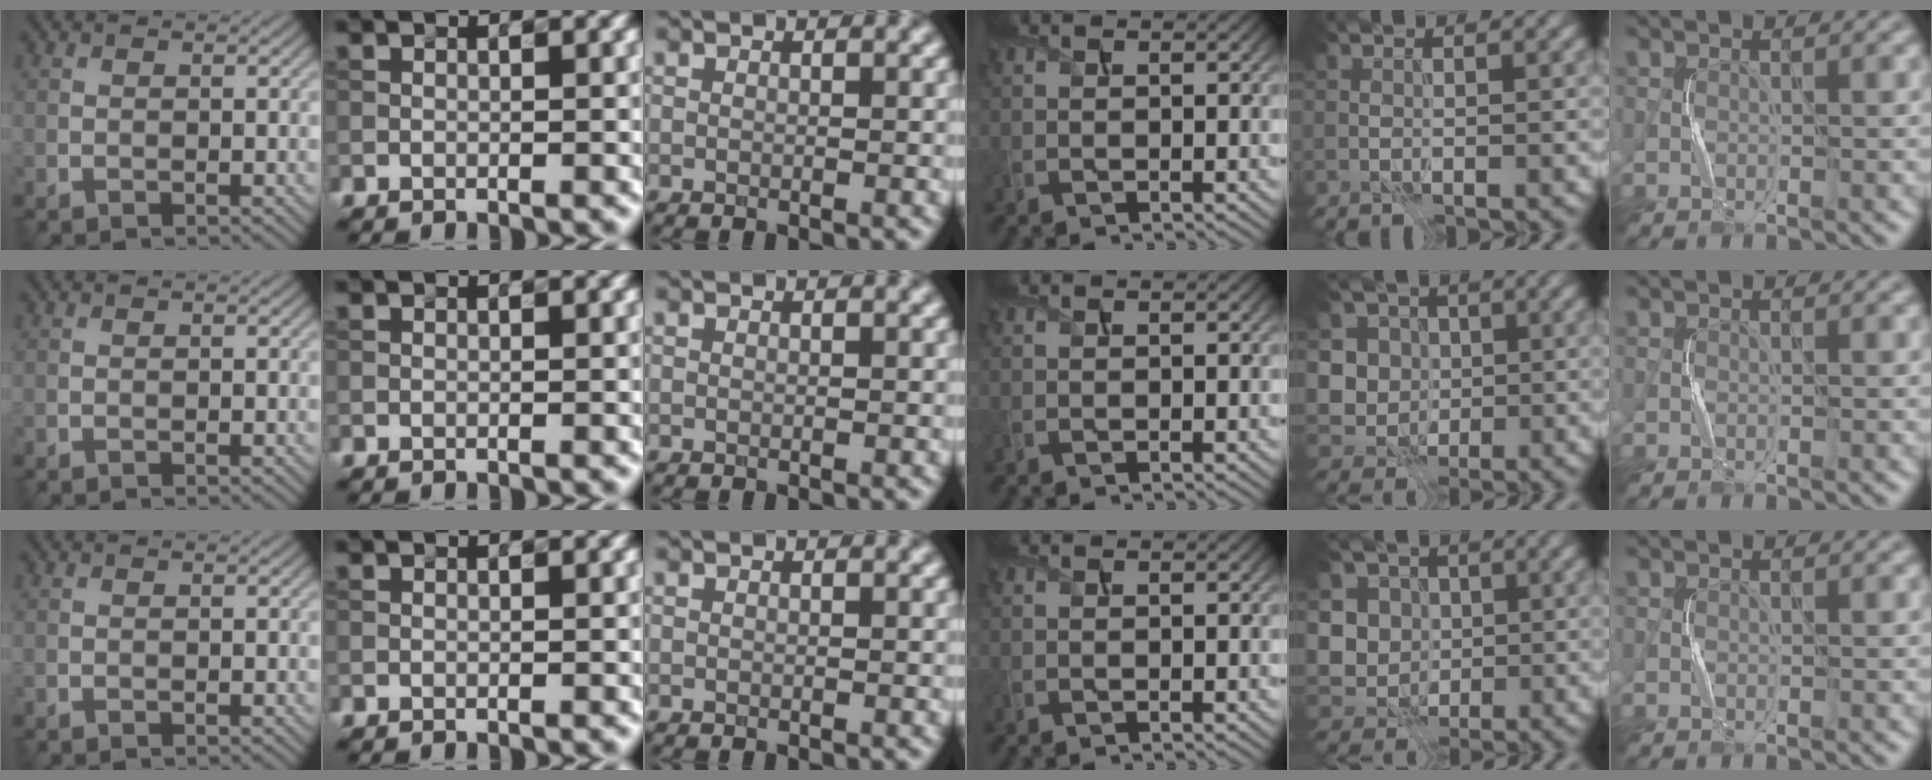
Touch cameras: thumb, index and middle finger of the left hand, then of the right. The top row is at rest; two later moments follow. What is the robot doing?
{"motion": "press", "object": "toy piano key"}